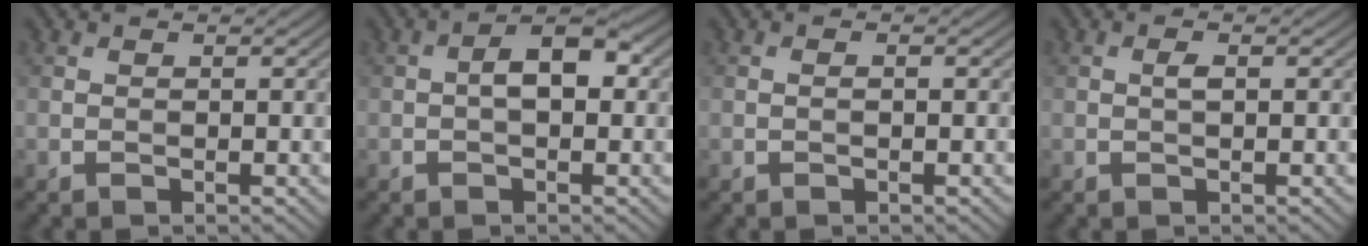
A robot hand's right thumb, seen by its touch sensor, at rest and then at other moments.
{"total": 4.1, "force": [0.0, 2.1, 3.6], "torque": [-0.057, 0.009, -0.006]}
{"total": 0.5, "force": [-0.1, 0.0, 0.5], "torque": [-0.009, 0.001, -0.004]}
{"total": 1.0, "force": [0.1, 0.2, 1.0], "torque": [-0.021, 0.002, 0.001]}